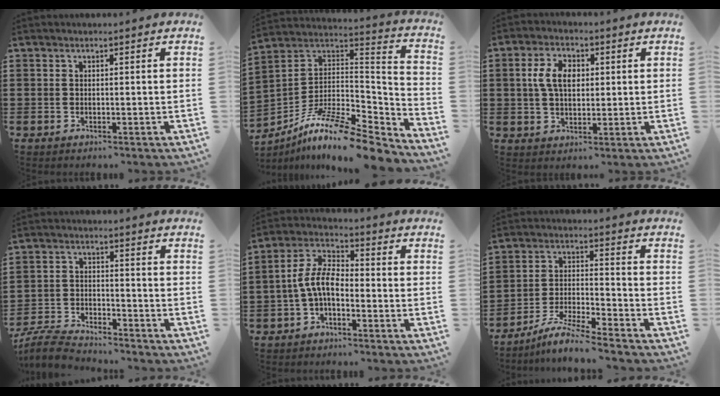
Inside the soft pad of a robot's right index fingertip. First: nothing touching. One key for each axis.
{"total": 12.0, "fx": -9.2, "fy": 2.5, "fz": 7.3, "tx": -0.131, "ty": 0.014, "tz": -0.176}
{"total": 6.1, "fx": 1.0, "fy": 3.8, "fz": 4.6, "tx": -0.116, "ty": 0.010, "tz": 0.010}
{"total": 5.5, "fx": -5.4, "fy": 0.4, "fz": 0.9, "tx": -0.035, "ty": 0.000, "tz": -0.113}
{"total": 6.7, "fx": -1.8, "fy": 3.2, "fz": 5.6, "tx": -0.135, "ty": 0.003, "tz": -0.043}
{"total": 6.2, "fx": -5.9, "fy": -0.5, "fz": 2.1, "tx": -0.054, "ty": -0.014, "tz": -0.119}